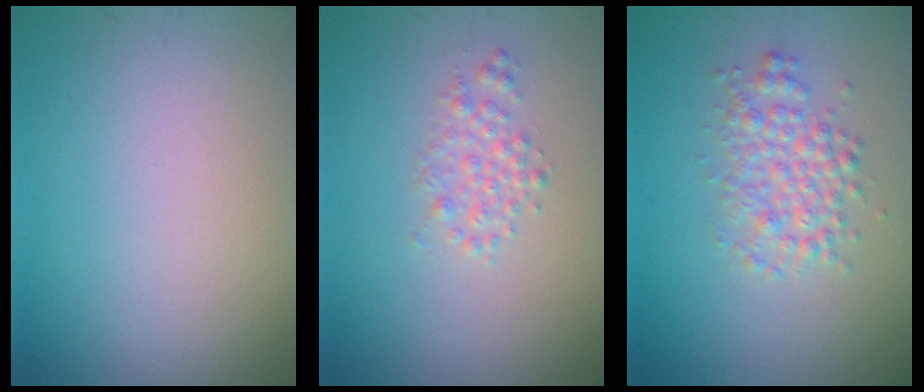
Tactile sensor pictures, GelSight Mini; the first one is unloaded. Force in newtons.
{"total": 1.6, "press": 1.6, "slide": 0.1}
{"total": 3.0, "press": 3.0, "slide": 0.1}